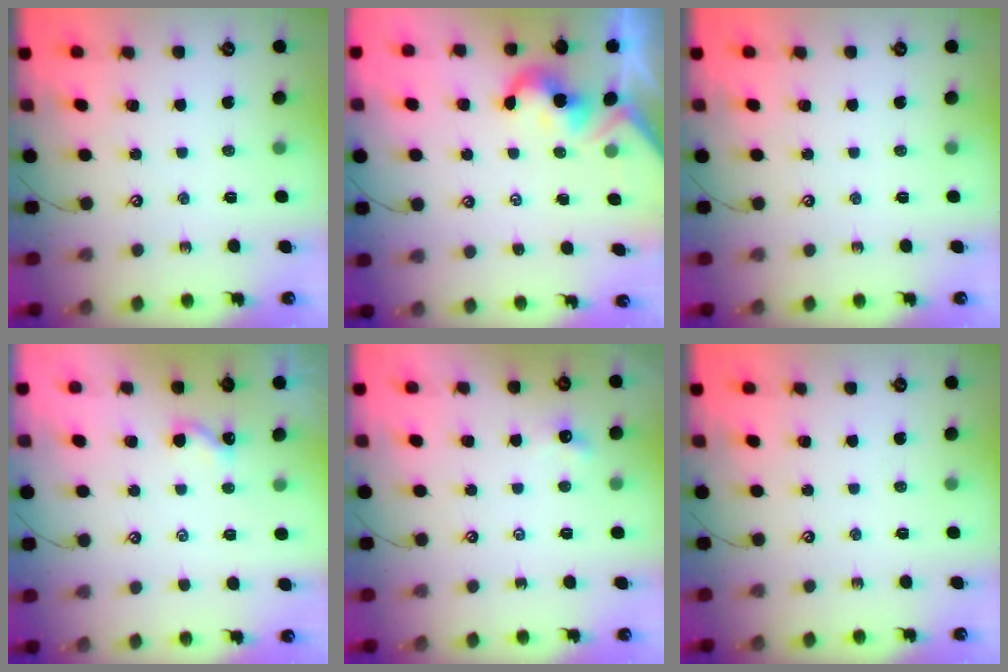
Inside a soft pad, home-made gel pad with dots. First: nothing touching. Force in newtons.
{"total": 2.0, "press": 1.9, "slide": 0.5}
{"total": 0.0}
{"total": 3.7, "press": 3.7, "slide": 0.2}
{"total": 1.8, "press": 1.8, "slide": 0.4}
{"total": 0.0}